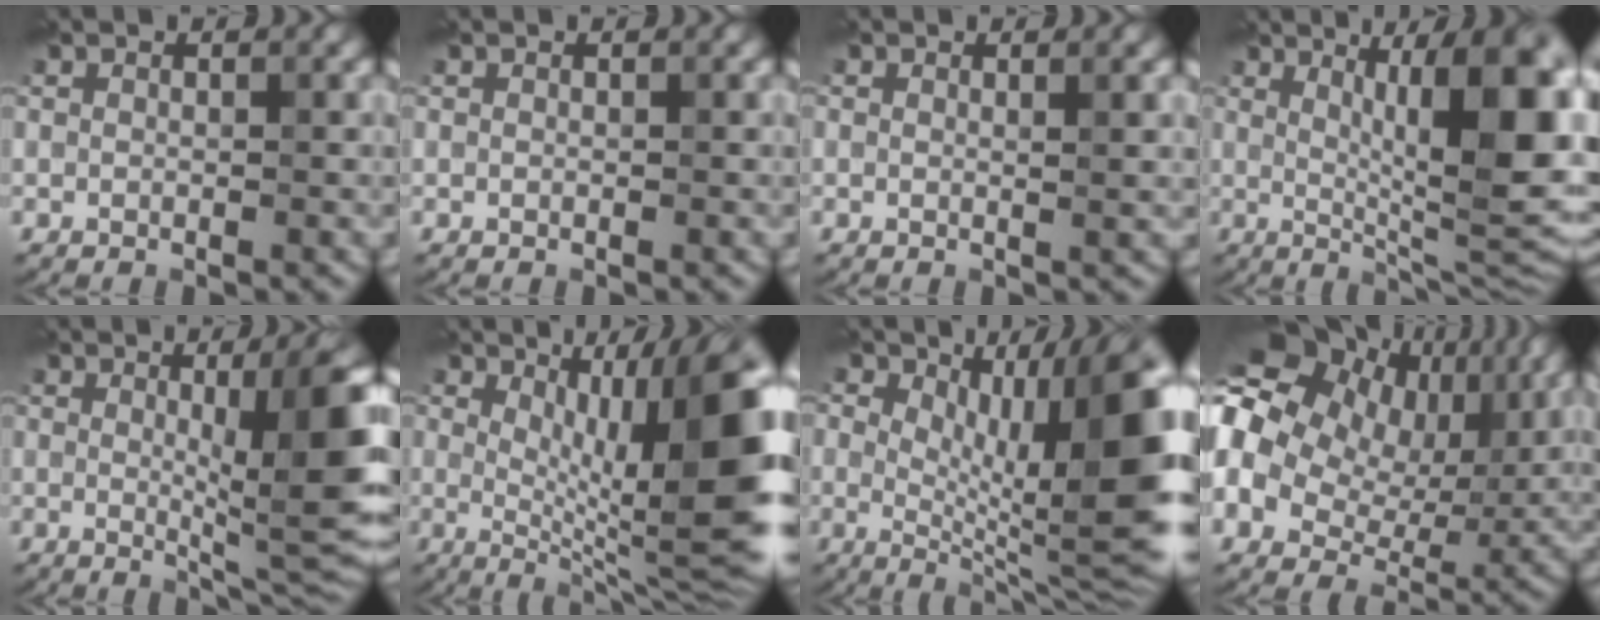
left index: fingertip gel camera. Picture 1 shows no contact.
{"total": 0.0}
{"total": 1.0, "force": [0.3, -0.1, 0.9], "torque": [-0.015, 0.001, 0.005]}
{"total": 12.8, "force": [2.7, 3.3, 12.1], "torque": [-0.135, 0.008, 0.050]}
{"total": 9.1, "force": [0.5, 1.8, 8.9], "torque": [-0.126, -0.005, 0.012]}
{"total": 11.9, "force": [1.3, 3.5, 11.3], "torque": [-0.153, 0.002, 0.019]}
{"total": 12.4, "force": [1.0, 4.7, 11.4], "torque": [-0.154, 0.004, 0.013]}
{"total": 16.1, "force": [4.2, 11.5, 10.4], "torque": [-0.217, 0.041, 0.069]}